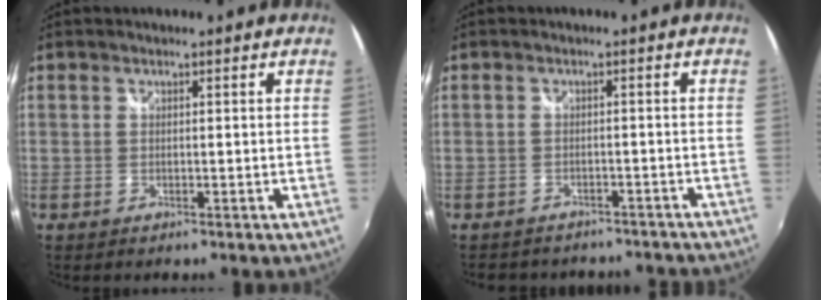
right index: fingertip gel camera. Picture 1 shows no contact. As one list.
[{"total": 10.1, "force": [-8.7, 4.2, 2.9], "torque": [-0.069, 0.002, -0.106]}]